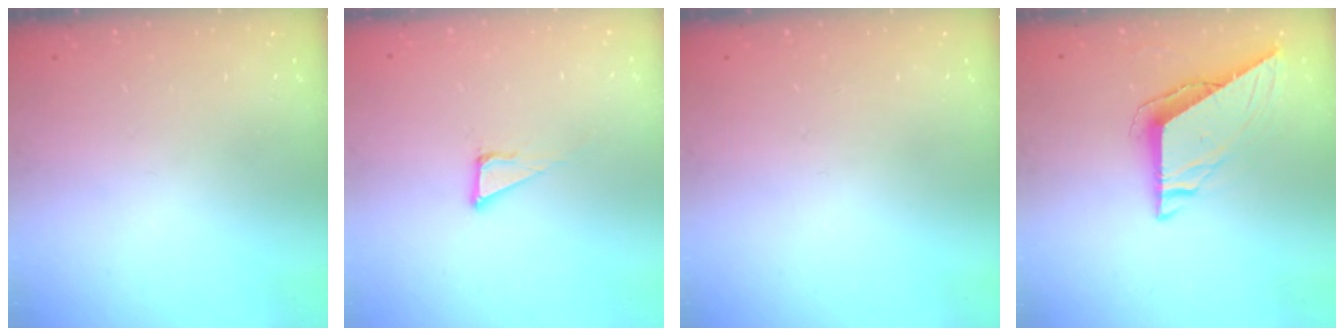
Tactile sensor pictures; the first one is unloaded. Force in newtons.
{"total": 3.8, "press": 3.7, "slide": 0.2}
{"total": 0.0}
{"total": 7.3, "press": 7.3, "slide": 0.3}